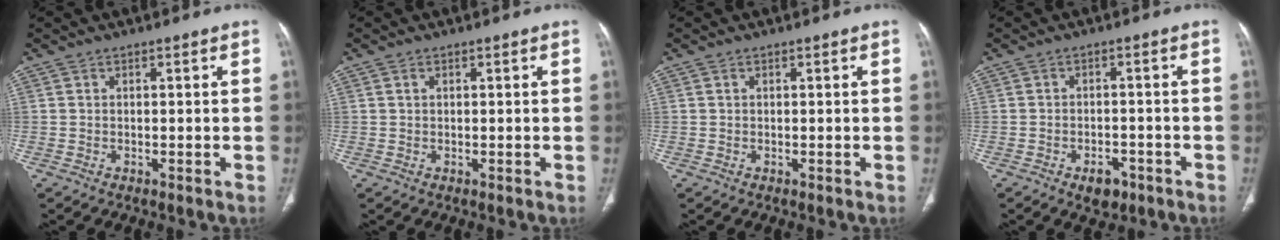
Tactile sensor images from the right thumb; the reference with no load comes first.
{"total": 0.7, "force": [0.3, 0.5, 0.4], "torque": [-0.010, 0.003, 0.006]}
{"total": 0.0}
{"total": 4.2, "force": [-2.5, 2.5, 2.3], "torque": [-0.023, 0.012, -0.030]}